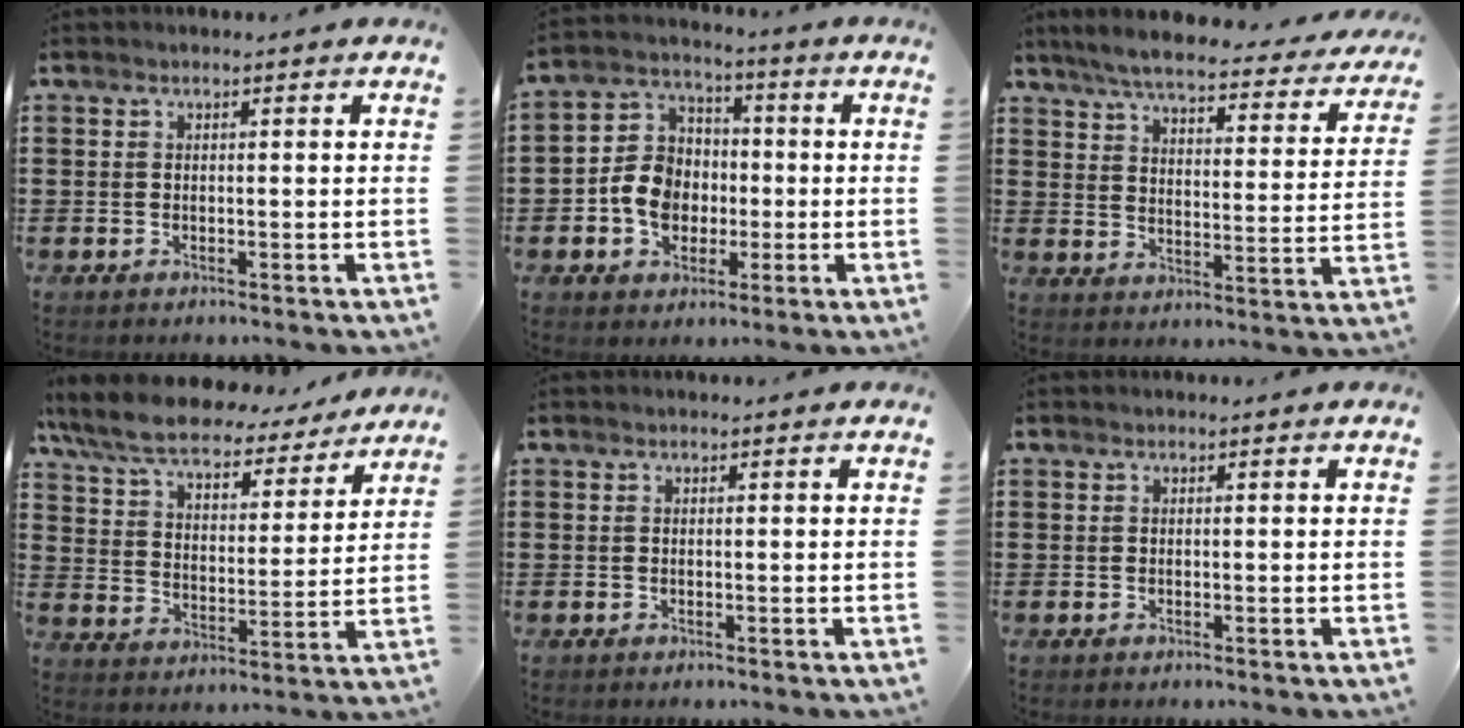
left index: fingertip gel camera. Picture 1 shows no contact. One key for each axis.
{"total": 8.0, "fx": -1.7, "fy": 6.8, "fz": 3.8, "tx": -0.096, "ty": 0.017, "tz": -0.034}
{"total": 5.9, "fx": 5.3, "fy": 0.3, "fz": 2.5, "tx": -0.075, "ty": -0.034, "tz": 0.088}
{"total": 8.6, "fx": 7.7, "fy": 1.6, "fz": 3.6, "tx": -0.104, "ty": -0.041, "tz": 0.134}
{"total": 0.0}
{"total": 0.0}